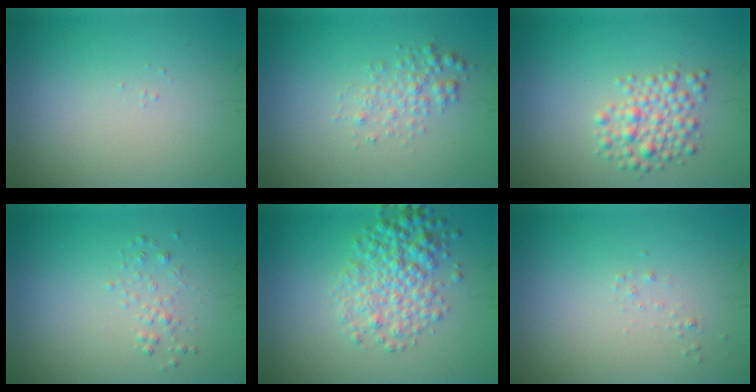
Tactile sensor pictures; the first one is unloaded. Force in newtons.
{"total": 1.8, "press": 1.8, "slide": 0.0}
{"total": 3.1, "press": 3.1, "slide": 0.1}
{"total": 1.0, "press": 1.0, "slide": 0.0}
{"total": 4.5, "press": 4.5, "slide": 0.1}
{"total": 0.5, "press": 0.5, "slide": 0.0}